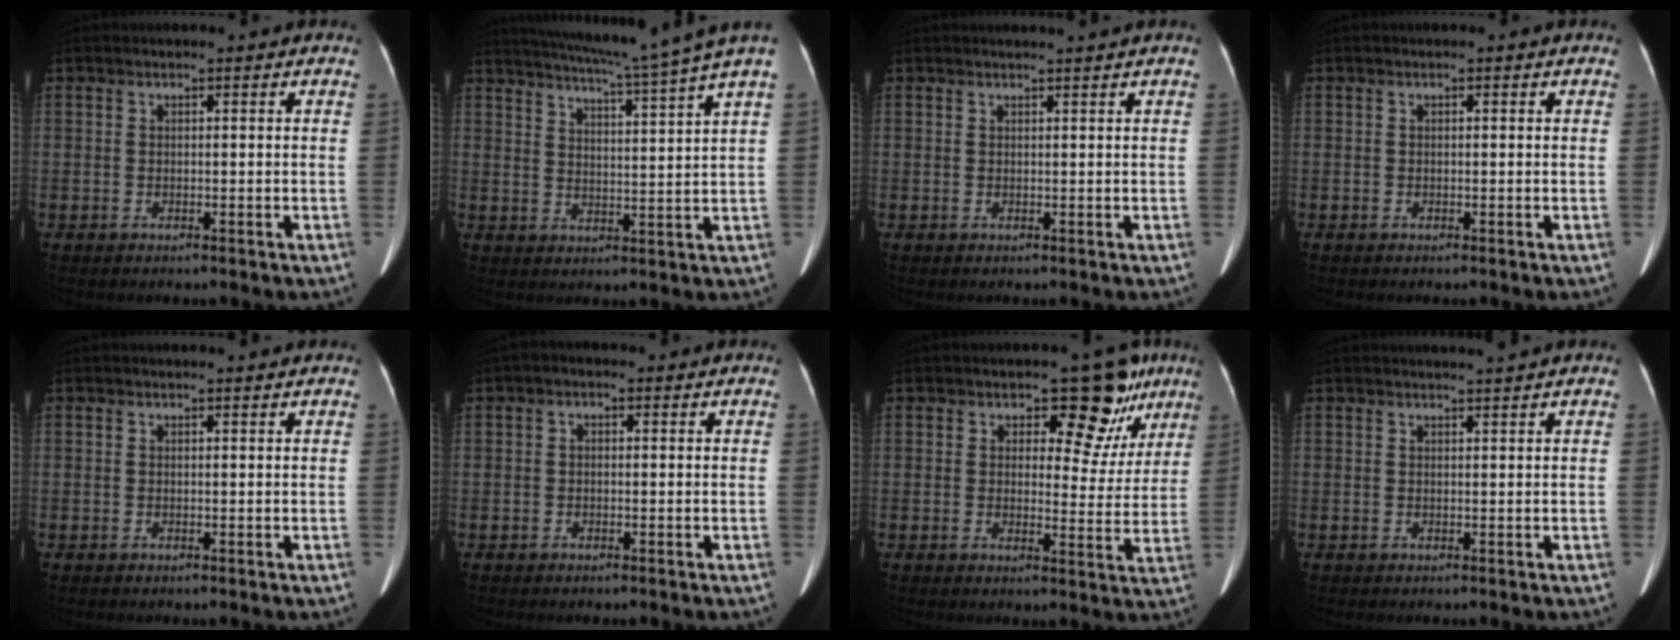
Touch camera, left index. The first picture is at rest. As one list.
[{"total": 14.5, "force": [12.1, -2.3, 7.6], "torque": [-0.128, -0.020, 0.163]}, {"total": 1.8, "force": [1.6, -0.6, 0.7], "torque": [-0.010, 0.002, 0.026]}, {"total": 0.0}, {"total": 1.6, "force": [1.5, 0.0, 0.5], "torque": [-0.010, 0.006, 0.017]}, {"total": 1.3, "force": [0.4, 0.8, 0.9], "torque": [-0.019, 0.015, 0.004]}, {"total": 8.8, "force": [5.6, 5.1, 4.6], "torque": [-0.035, 0.007, 0.063]}, {"total": 2.3, "force": [2.0, -0.7, 0.8], "torque": [-0.010, 0.001, 0.030]}]